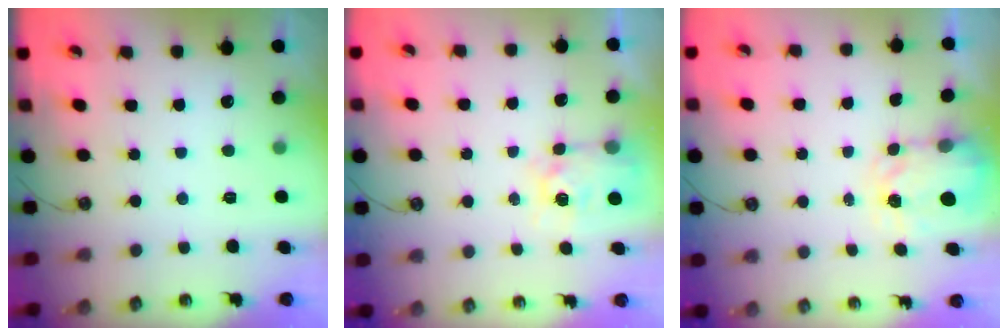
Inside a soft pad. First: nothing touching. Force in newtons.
{"total": 6.1, "press": 6.0, "slide": 0.7}
{"total": 3.8, "press": 3.7, "slide": 0.5}